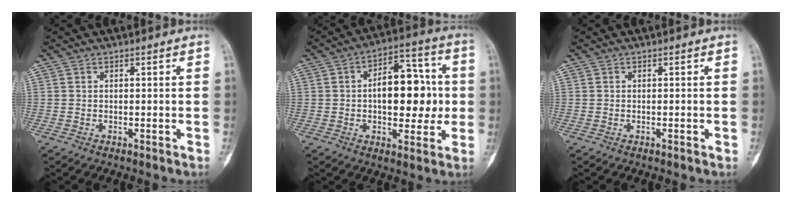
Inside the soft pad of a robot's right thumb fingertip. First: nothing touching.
{"total": 14.6, "force": [0.2, 8.3, 12.0], "torque": [-0.133, 0.025, -0.001]}
{"total": 0.0}